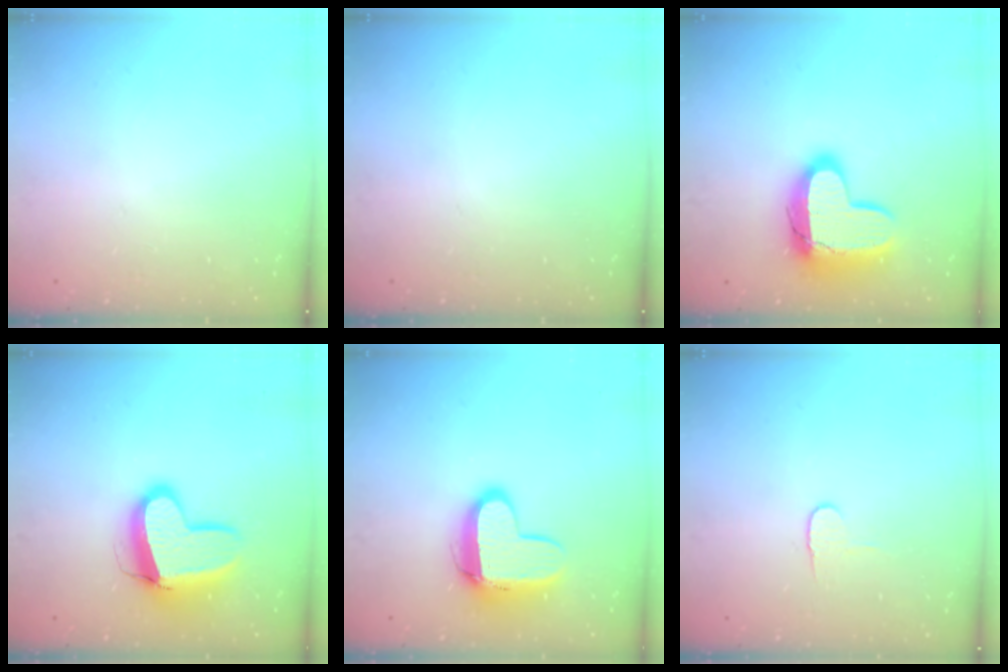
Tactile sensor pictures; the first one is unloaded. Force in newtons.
{"total": 0.0}
{"total": 15.8, "press": 15.7, "slide": 1.0}
{"total": 13.6, "press": 13.5, "slide": 1.7}
{"total": 12.1, "press": 12.0, "slide": 1.2}
{"total": 5.4, "press": 5.4, "slide": 0.5}